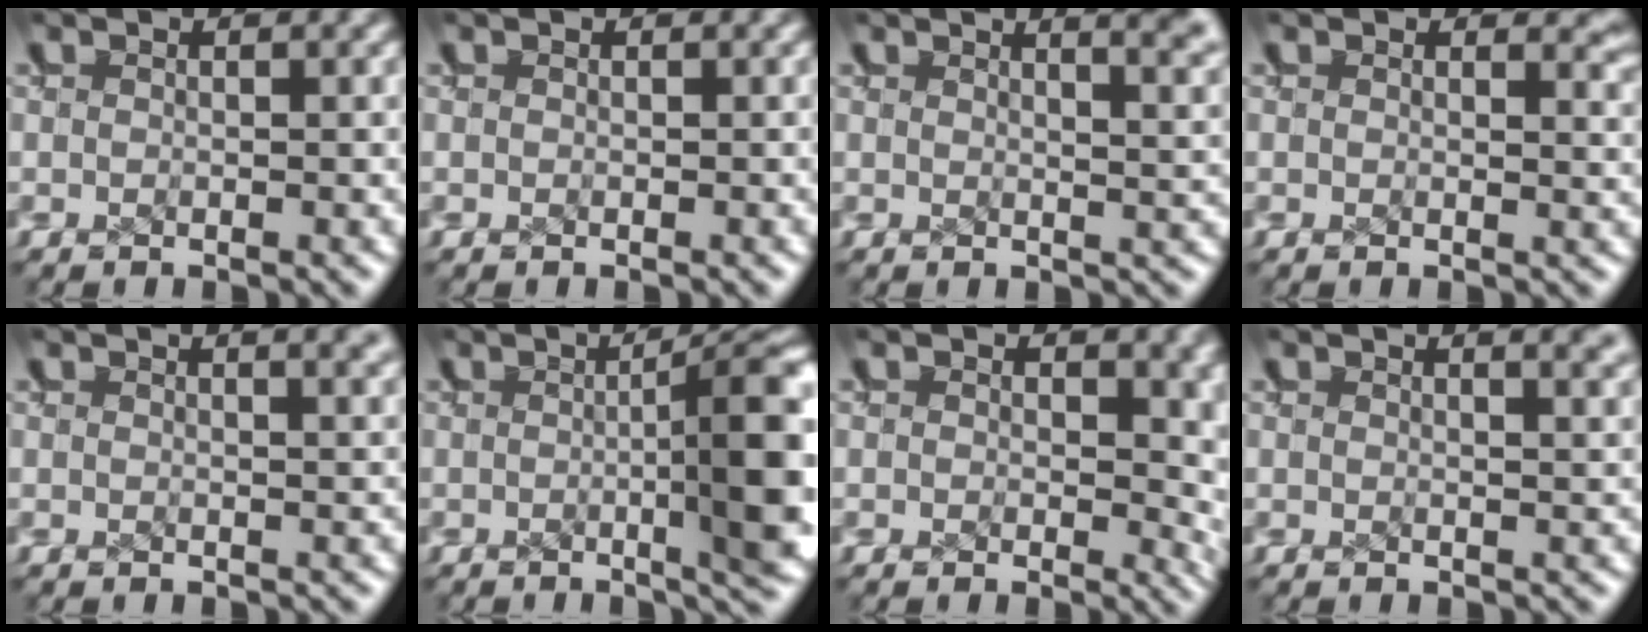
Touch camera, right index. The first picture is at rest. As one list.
[{"total": 0.0}, {"total": 5.9, "force": [3.9, 2.0, 4.0], "torque": [-0.036, 0.019, 0.048]}, {"total": 1.9, "force": [1.5, 0.3, 1.1], "torque": [-0.013, -0.006, 0.024]}, {"total": 2.0, "force": [1.5, 0.0, 1.2], "torque": [-0.015, 0.001, 0.024]}, {"total": 8.4, "force": [-2.2, 2.6, 7.6], "torque": [-0.056, 0.017, -0.045]}, {"total": 3.5, "force": [0.9, 2.1, 2.7], "torque": [-0.023, -0.002, 0.008]}, {"total": 2.6, "force": [2.0, 0.3, 1.6], "torque": [-0.018, 0.002, 0.030]}]